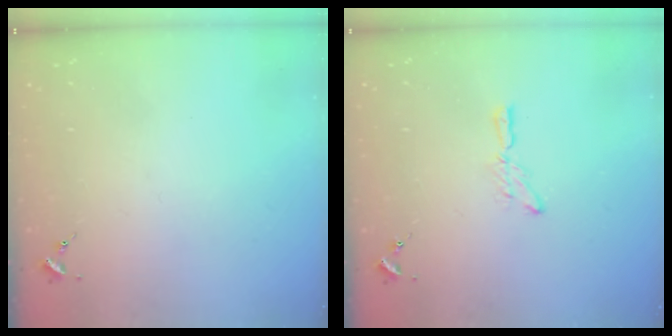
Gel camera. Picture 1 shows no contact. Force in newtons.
{"total": 5.2, "press": 5.1, "slide": 0.5}